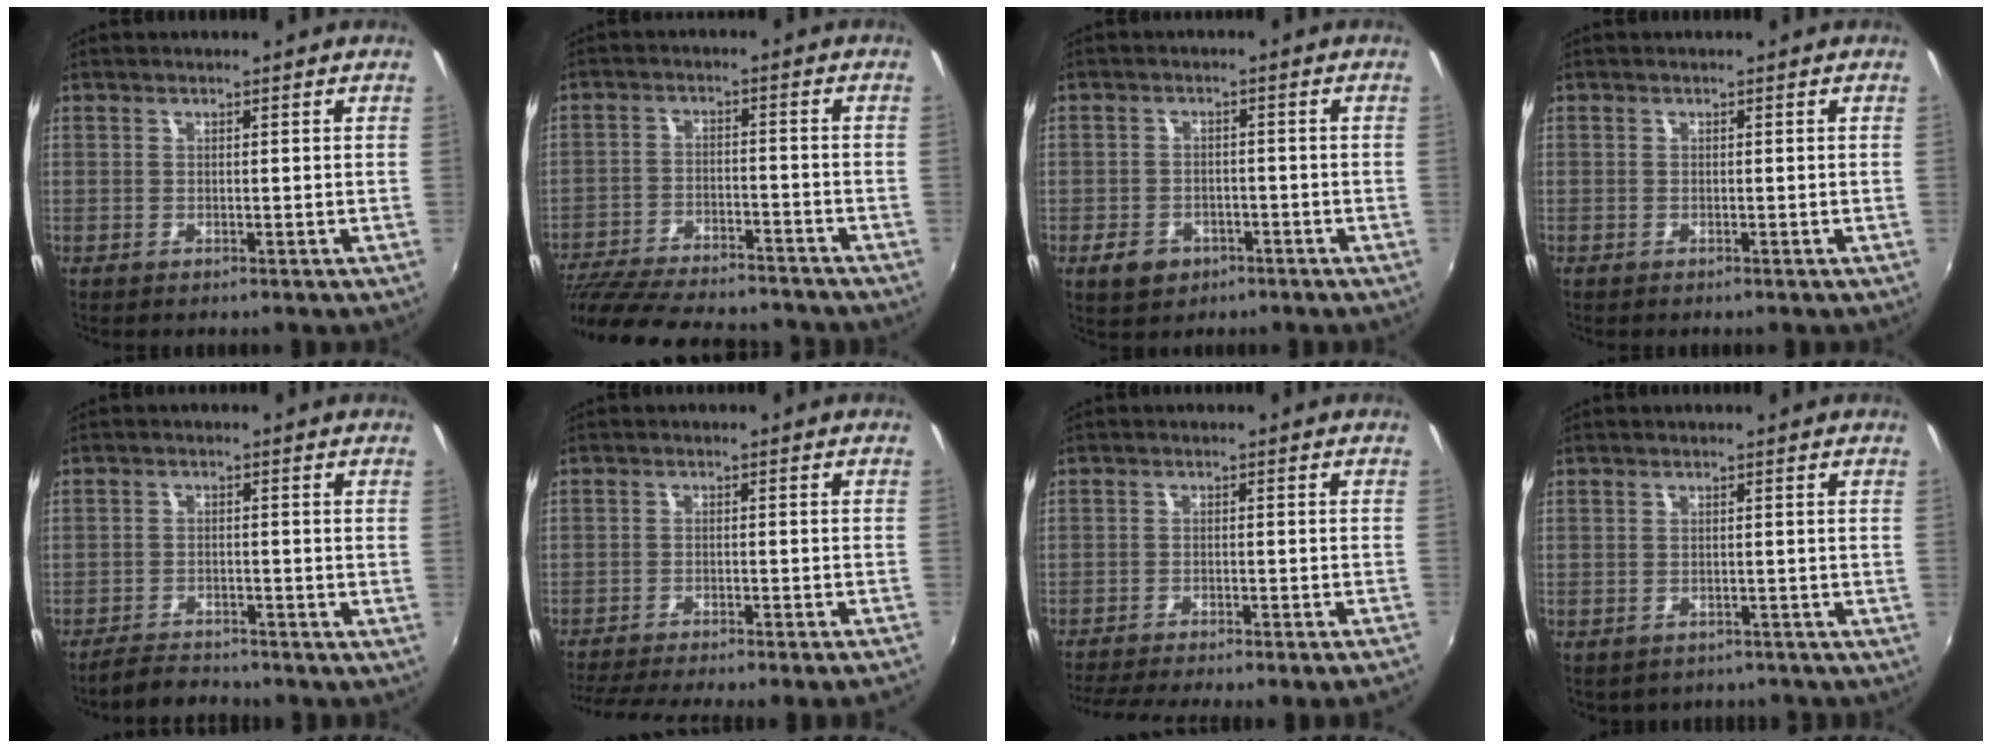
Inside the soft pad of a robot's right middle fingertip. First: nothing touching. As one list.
[{"total": 21.8, "force": [-18.9, 5.5, 9.4], "torque": [-0.195, -0.025, -0.280]}, {"total": 5.1, "force": [-2.7, 3.7, 2.1], "torque": [-0.059, 0.004, -0.038]}, {"total": 0.0}, {"total": 4.9, "force": [-4.7, 1.2, 0.9], "torque": [-0.039, 0.003, -0.076]}, {"total": 13.2, "force": [-12.0, -0.6, 5.5], "torque": [-0.117, -0.019, -0.173]}, {"total": 11.7, "force": [-10.6, -0.7, 4.9], "torque": [-0.105, -0.018, -0.153]}, {"total": 5.2, "force": [-4.0, 2.8, 1.7], "torque": [-0.037, -0.015, -0.045]}]